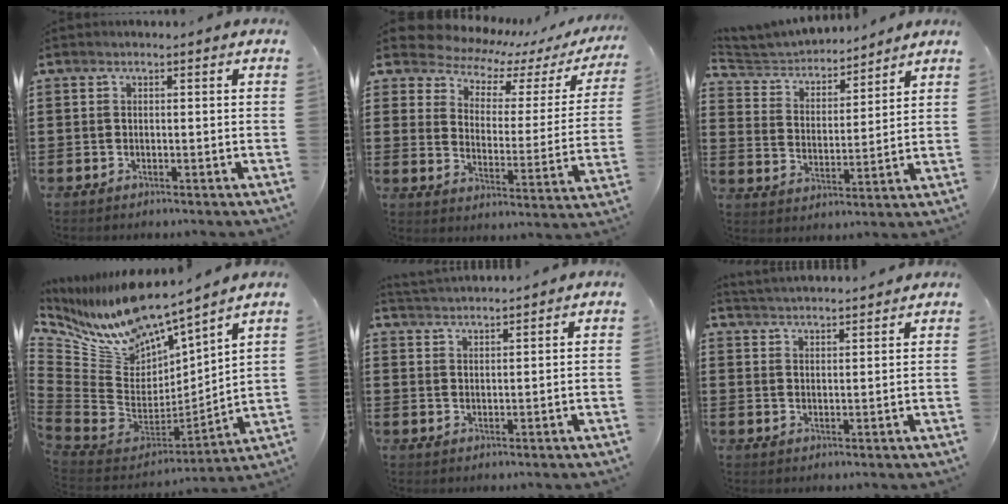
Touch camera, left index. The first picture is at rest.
{"total": 5.8, "force": [5.4, 1.6, 1.2], "torque": [-0.057, -0.041, 0.091]}
{"total": 4.4, "force": [4.3, 0.8, 0.1], "torque": [-0.028, -0.027, 0.071]}
{"total": 10.0, "force": [9.4, 2.6, 2.1], "torque": [-0.108, -0.094, 0.163]}
{"total": 2.2, "force": [2.2, -0.3, -0.3], "torque": [-0.001, -0.003, 0.042]}
{"total": 2.7, "force": [2.7, -0.3, -0.3], "torque": [-0.003, -0.009, 0.050]}